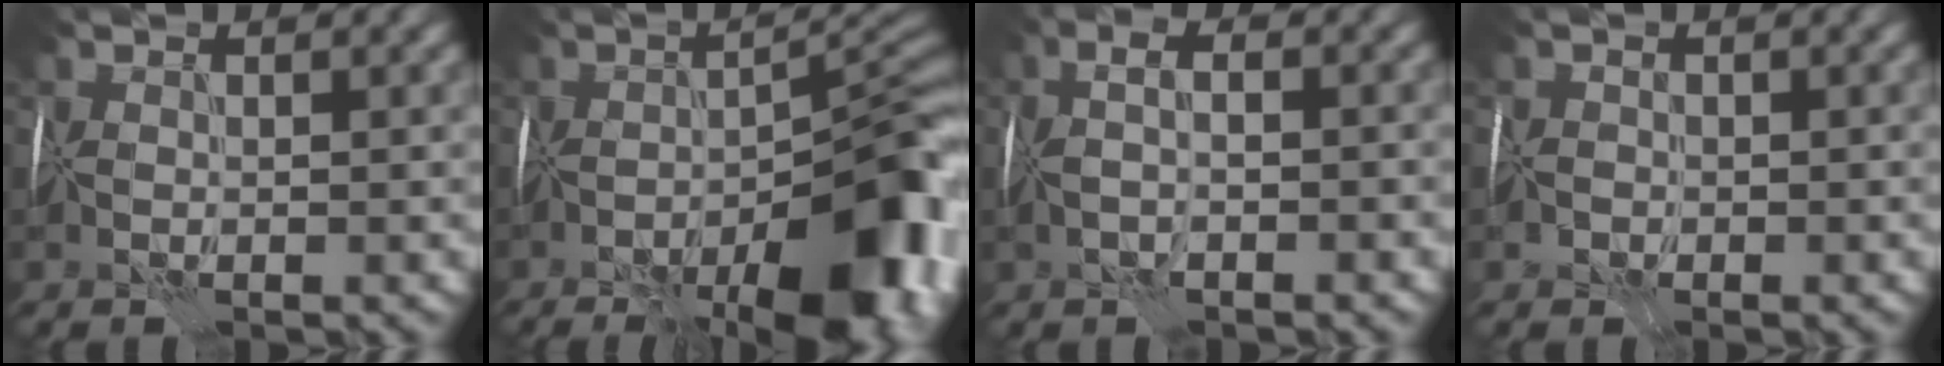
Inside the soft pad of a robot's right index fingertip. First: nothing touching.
{"total": 14.4, "force": [-6.6, 5.2, 11.7], "torque": [-0.136, -0.018, -0.096]}
{"total": 2.5, "force": [-0.4, 1.0, 2.3], "torque": [-0.046, 0.007, -0.008]}
{"total": 1.0, "force": [-0.7, 0.7, -0.2], "torque": [0.010, -0.006, -0.013]}